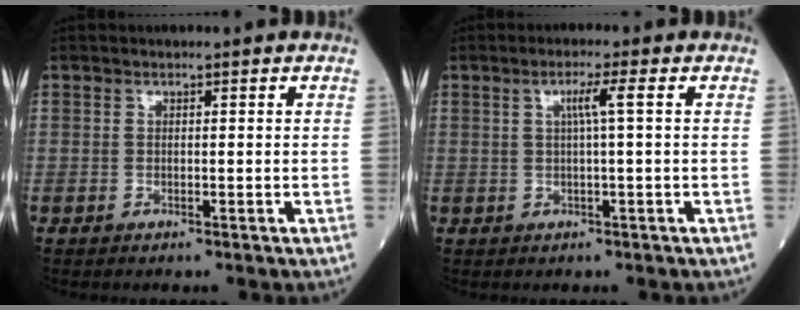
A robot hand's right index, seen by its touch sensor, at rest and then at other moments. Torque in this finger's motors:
{"motor_torque": [0.35, 0.01, 0.21, 0.06]}